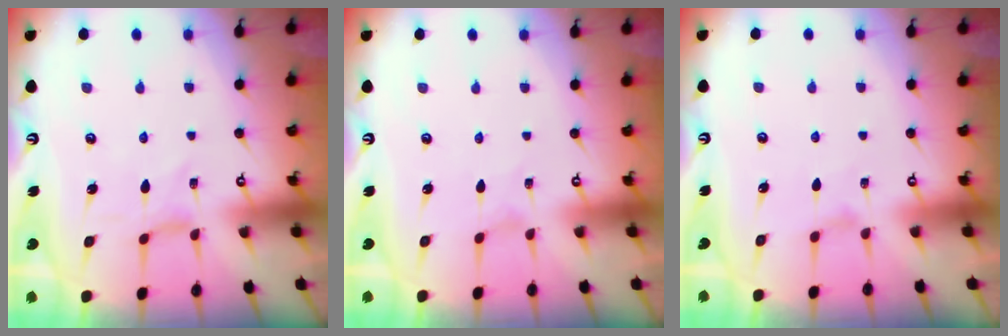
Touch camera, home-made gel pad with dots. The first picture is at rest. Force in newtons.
{"total": 0.0}
{"total": 1.2, "press": 1.1, "slide": 0.3}